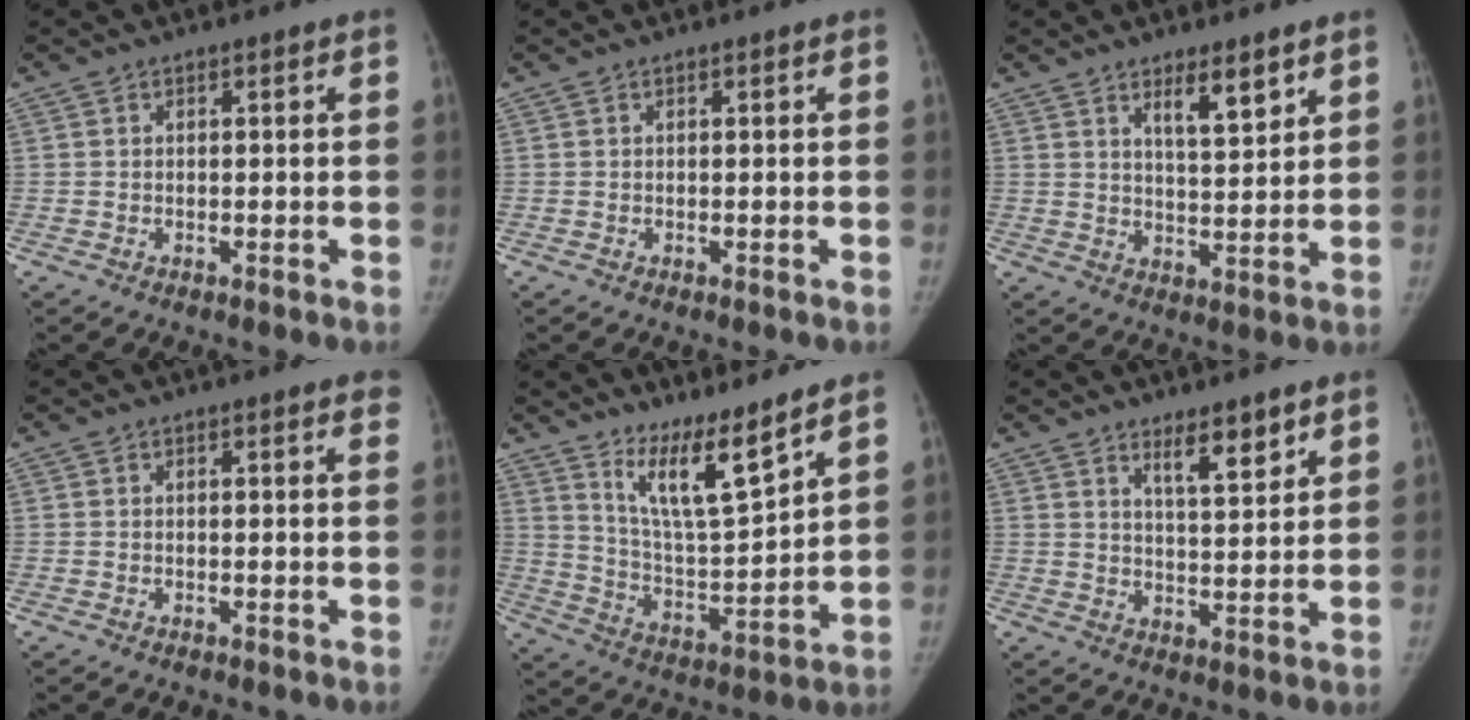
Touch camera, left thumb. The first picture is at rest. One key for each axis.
{"total": 0.0}
{"total": 6.5, "fx": 4.2, "fy": 1.8, "fz": 4.7, "tx": -0.063, "ty": -0.034, "tz": 0.070}
{"total": 2.2, "fx": 1.7, "fy": 0.5, "fz": 1.3, "tx": -0.005, "ty": 0.000, "tz": 0.011}
{"total": 11.2, "fx": 8.8, "fy": 1.1, "fz": 7.0, "tx": -0.115, "ty": -0.082, "tz": 0.169}
{"total": 6.6, "fx": 4.7, "fy": 1.7, "fz": 4.3, "tx": -0.053, "ty": -0.039, "tz": 0.077}